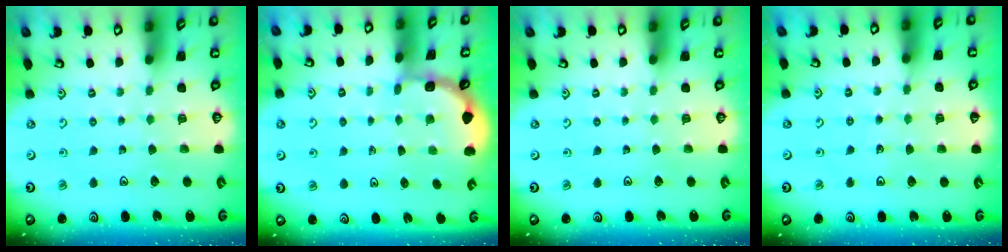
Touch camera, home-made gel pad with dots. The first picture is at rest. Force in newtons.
{"total": 1.9, "press": 1.9, "slide": 0.1}
{"total": 0.0}
{"total": 2.4, "press": 2.1, "slide": 1.2}